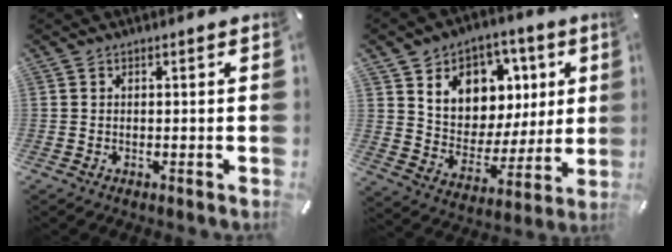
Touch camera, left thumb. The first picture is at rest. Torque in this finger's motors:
{"motor_torque": [2.43, 2.58, 1.47, -1.30, 0.15]}